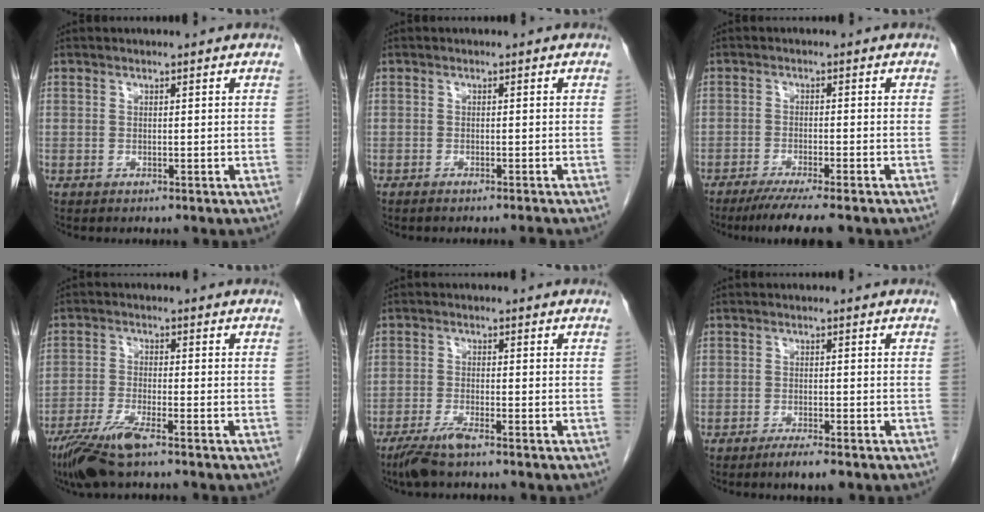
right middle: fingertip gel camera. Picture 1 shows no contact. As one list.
[{"total": 1.8, "force": [-1.6, -0.4, 0.7], "torque": [-0.009, 0.000, -0.024]}, {"total": 7.4, "force": [-5.9, -0.2, 4.4], "torque": [-0.064, -0.019, -0.091]}, {"total": 7.1, "force": [-5.0, 0.6, 5.1], "torque": [-0.106, -0.020, -0.096]}, {"total": 4.2, "force": [-3.2, 0.1, 2.8], "torque": [-0.063, -0.012, -0.064]}, {"total": 3.0, "force": [-2.2, 0.2, 2.1], "torque": [-0.040, -0.007, -0.036]}]